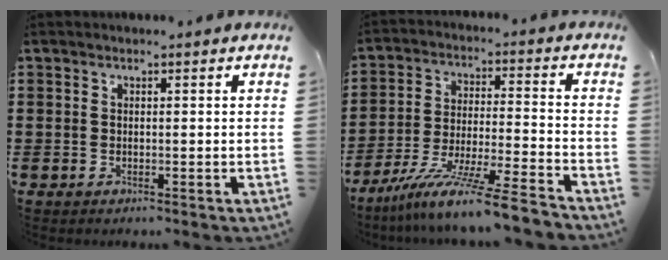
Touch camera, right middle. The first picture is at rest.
{"total": 11.3, "force": [-9.5, -0.6, 6.0], "torque": [-0.106, 0.007, -0.184]}